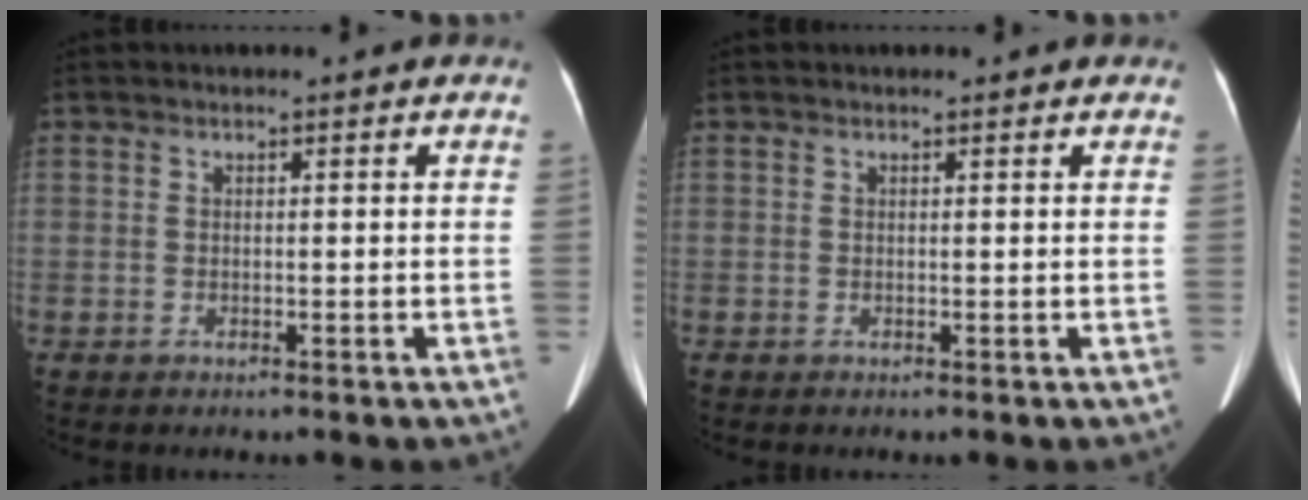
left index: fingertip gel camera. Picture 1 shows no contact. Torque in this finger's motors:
{"motor_torque": [0.11, -0.01, -0.01, 0.01]}